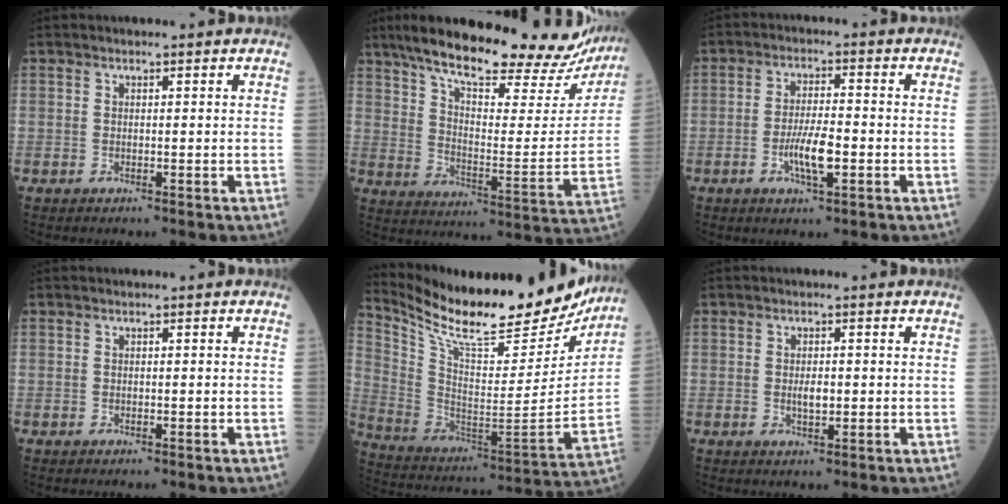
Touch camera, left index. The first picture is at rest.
{"total": 29.0, "force": [24.5, 6.9, 13.8], "torque": [-0.223, -0.034, 0.320]}
{"total": 5.7, "force": [-2.0, 1.1, 5.2], "torque": [-0.103, -0.006, -0.038]}
{"total": 0.0}
{"total": 25.8, "force": [22.5, 5.3, 11.5], "torque": [-0.212, -0.051, 0.337]}
{"total": 2.0, "force": [-0.3, 0.8, 1.9], "torque": [-0.035, -0.004, -0.005]}